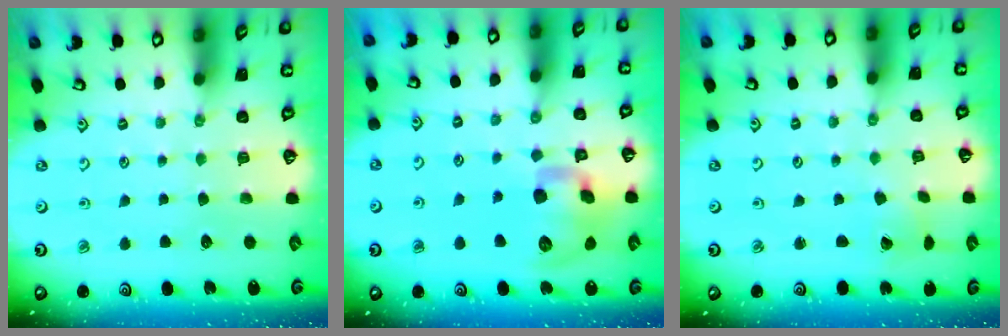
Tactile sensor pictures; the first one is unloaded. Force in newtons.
{"total": 14.4, "press": 14.3, "slide": 2.3}
{"total": 1.8, "press": 1.8, "slide": 0.1}